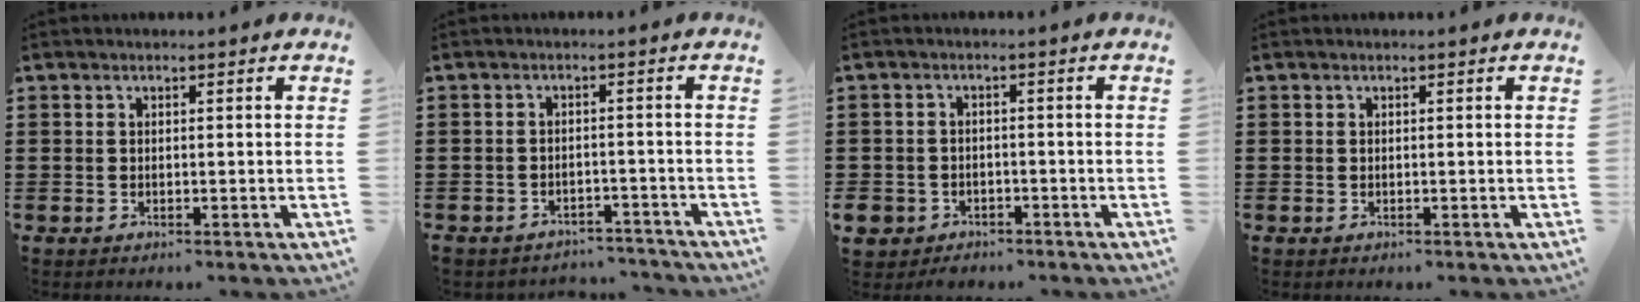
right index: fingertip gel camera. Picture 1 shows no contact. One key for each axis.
{"total": 2.8, "fx": -2.7, "fy": 0.5, "fz": 0.1, "tx": -0.007, "ty": -0.001, "tz": -0.058}
{"total": 2.8, "fx": -2.1, "fy": 1.8, "fz": 0.3, "tx": -0.018, "ty": -0.001, "tz": -0.050}
{"total": 0.0}